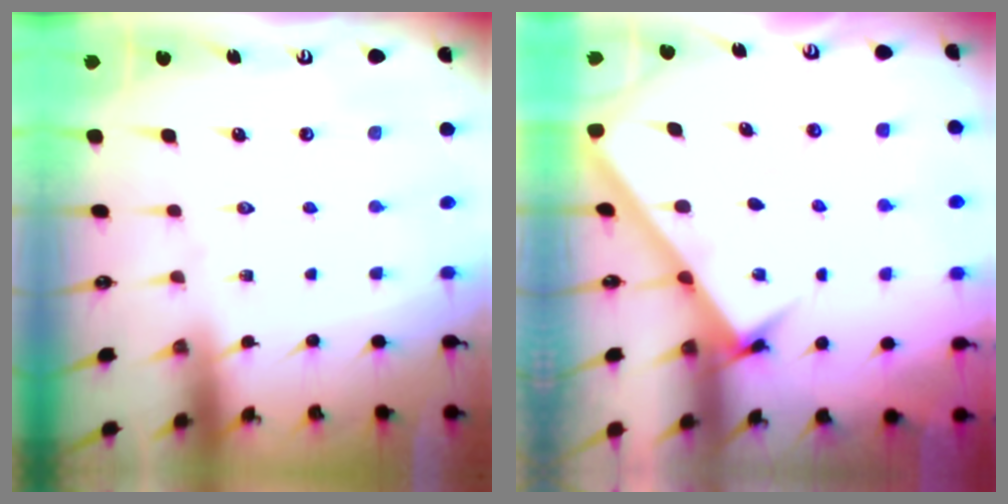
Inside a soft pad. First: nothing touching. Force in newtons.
{"total": 2.9, "press": 2.9, "slide": 0.2}